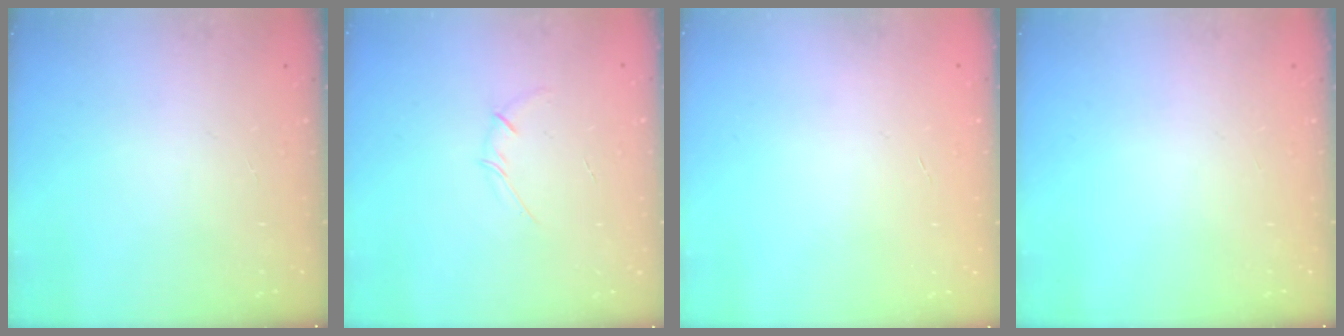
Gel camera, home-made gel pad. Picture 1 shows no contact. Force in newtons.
{"total": 2.7, "press": 2.6, "slide": 0.7}
{"total": 0.0}
{"total": 0.0}